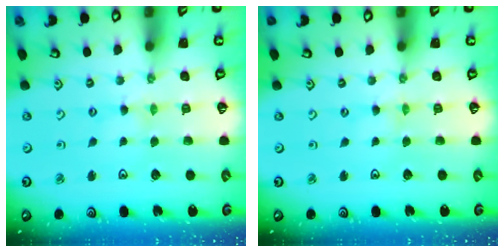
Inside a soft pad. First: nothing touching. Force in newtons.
{"total": 0.0}